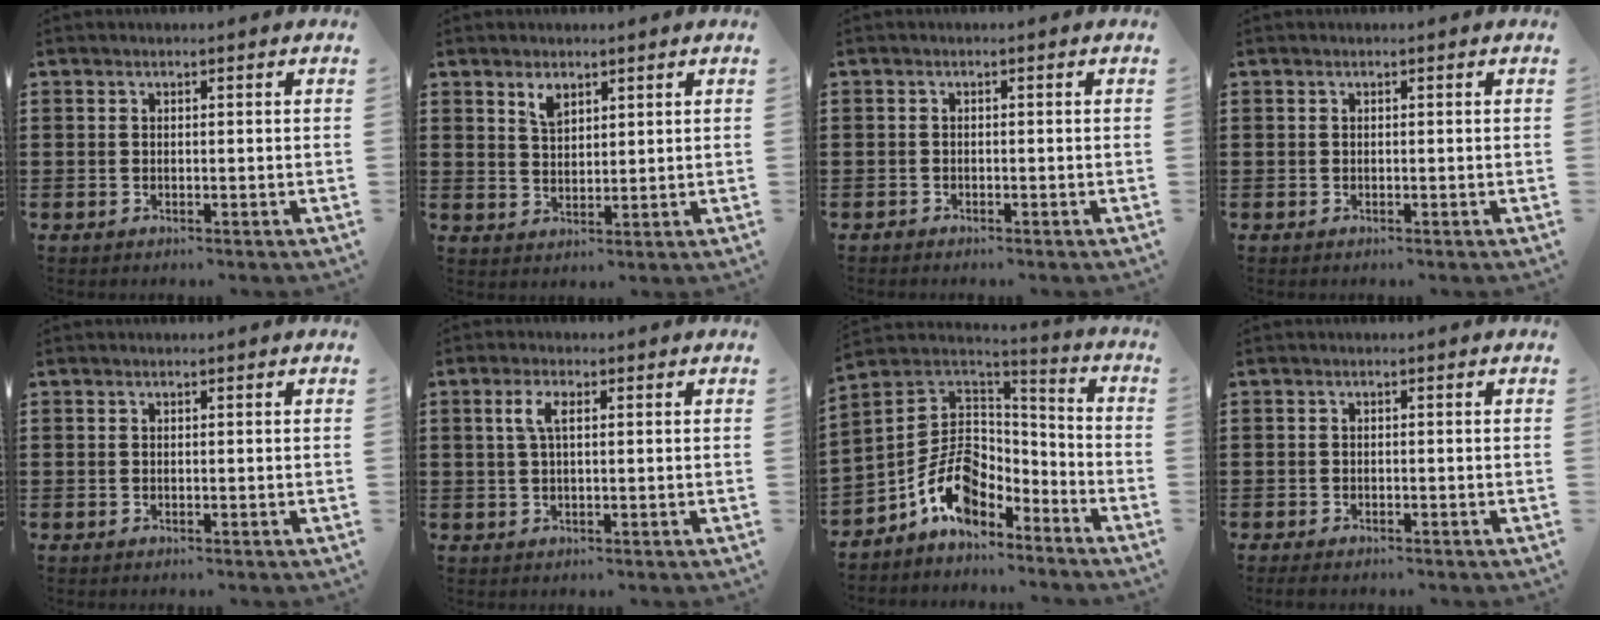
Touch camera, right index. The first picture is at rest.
{"total": 2.9, "force": [2.1, 1.5, 1.4], "torque": [-0.025, 0.000, 0.038]}
{"total": 0.8, "force": [-0.7, 0.3, -0.1], "torque": [0.000, 0.003, -0.016]}
{"total": 0.0}
{"total": 0.0}
{"total": 3.2, "force": [0.8, 1.1, 2.9], "torque": [-0.067, 0.007, 0.008]}
{"total": 10.0, "force": [-4.9, 6.7, 5.6], "torque": [-0.133, 0.007, -0.092]}
{"total": 0.9, "force": [-0.9, 0.2, 0.2], "torque": [-0.006, -0.003, -0.017]}